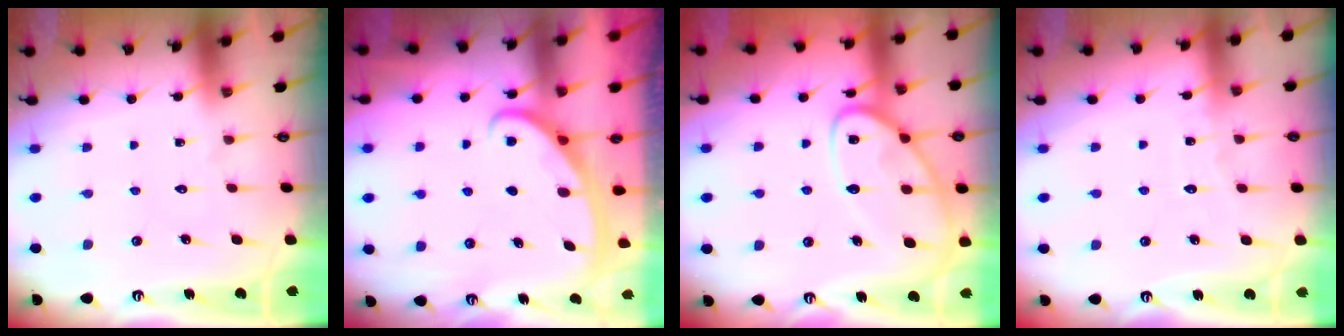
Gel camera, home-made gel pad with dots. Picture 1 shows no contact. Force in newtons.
{"total": 2.8, "press": 2.8, "slide": 0.4}
{"total": 14.1, "press": 14.1, "slide": 1.2}
{"total": 2.7, "press": 2.7, "slide": 0.3}